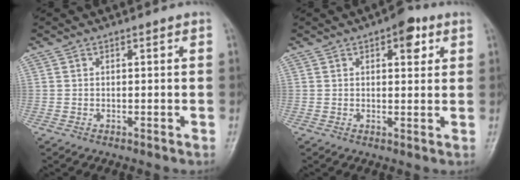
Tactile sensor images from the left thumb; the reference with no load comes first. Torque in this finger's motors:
{"motor_torque": [0.66, 0.58, 0.50, -0.29, 0.00]}